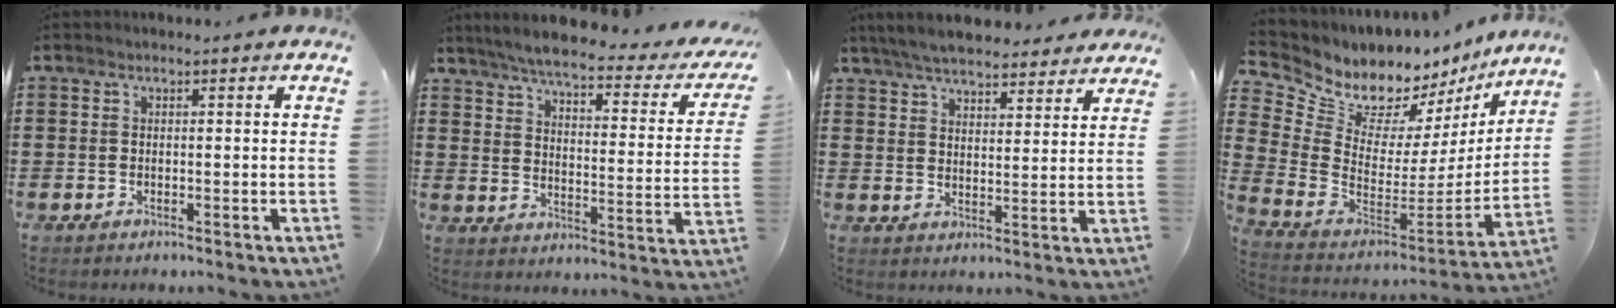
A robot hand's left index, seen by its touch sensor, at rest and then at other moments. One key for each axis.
{"total": 5.4, "fx": 4.6, "fy": 0.0, "fz": 2.8, "tx": -0.078, "ty": -0.029, "tz": 0.073}
{"total": 6.0, "fx": 5.8, "fy": 0.9, "fz": 1.5, "tx": -0.051, "ty": -0.018, "tz": 0.105}
{"total": 7.6, "fx": 6.5, "fy": 3.6, "fz": 1.4, "tx": -0.065, "ty": -0.068, "tz": 0.115}